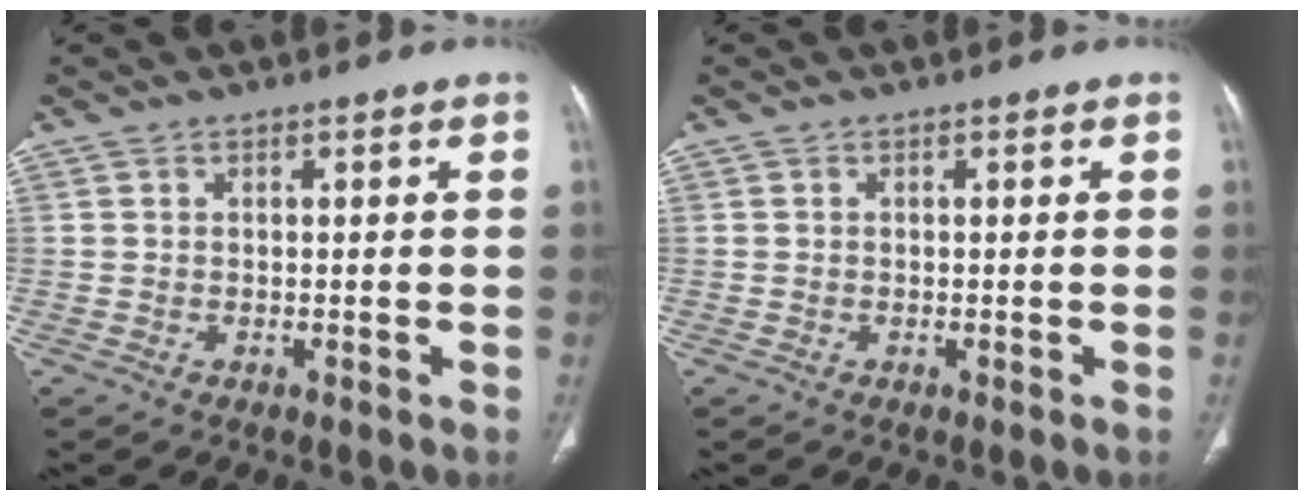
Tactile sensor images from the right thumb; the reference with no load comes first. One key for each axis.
{"total": 0.0}